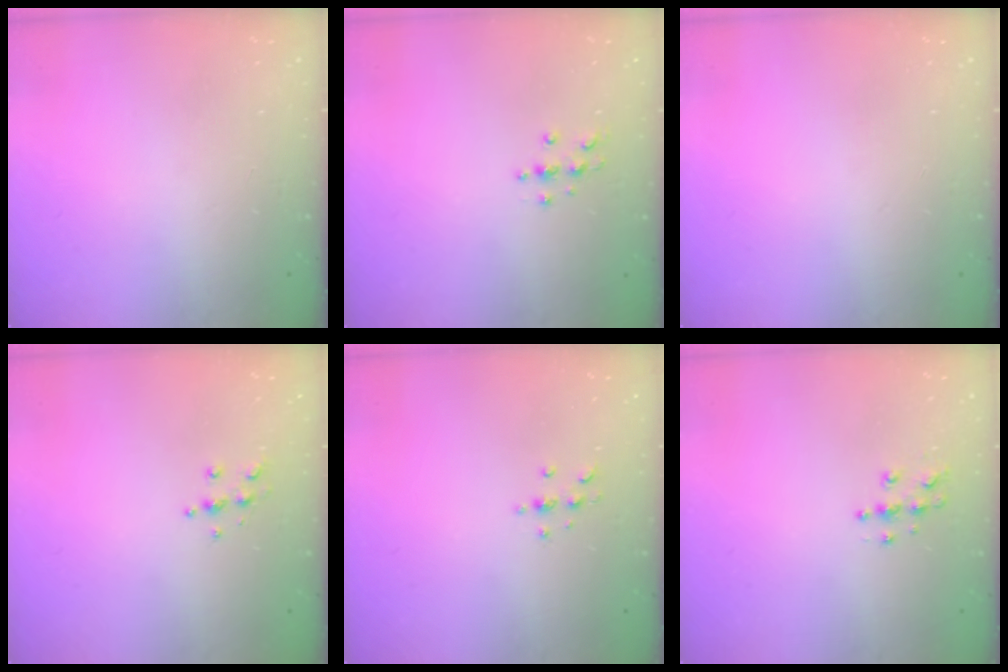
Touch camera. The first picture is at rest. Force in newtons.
{"total": 3.3, "press": 3.3, "slide": 0.4}
{"total": 0.0}
{"total": 5.1, "press": 5.1, "slide": 0.3}
{"total": 3.4, "press": 3.4, "slide": 0.4}
{"total": 4.9, "press": 4.9, "slide": 0.1}